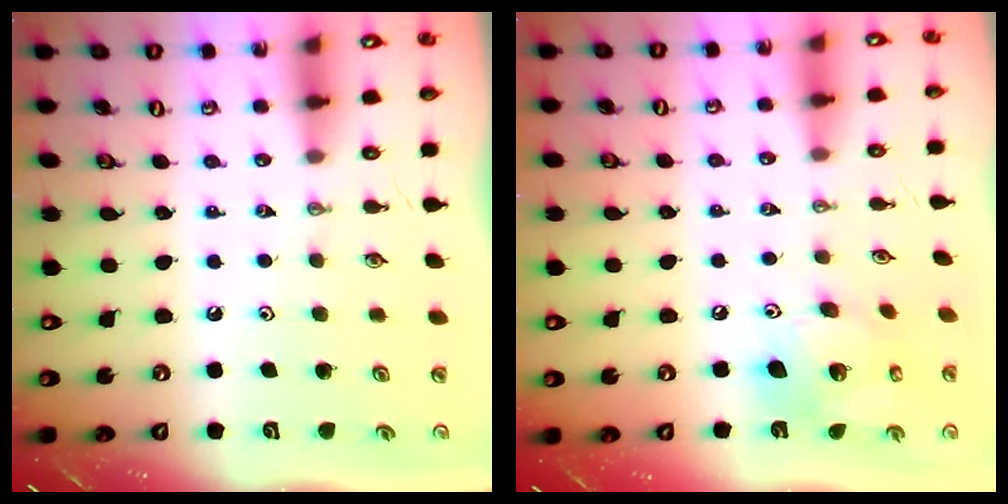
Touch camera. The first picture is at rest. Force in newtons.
{"total": 13.8, "press": 13.6, "slide": 1.8}